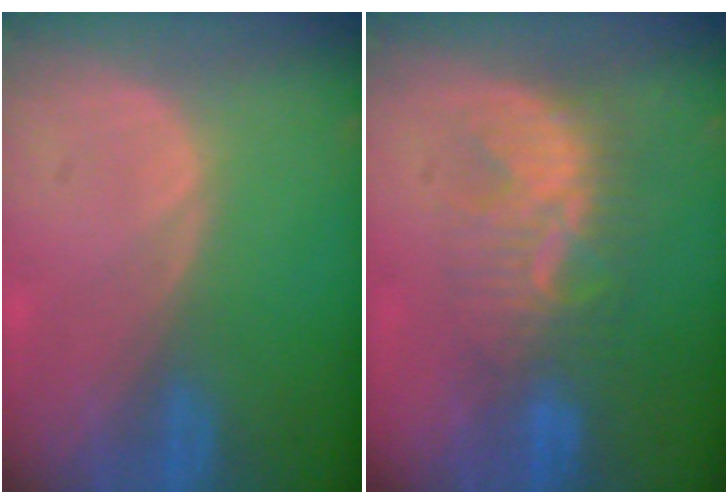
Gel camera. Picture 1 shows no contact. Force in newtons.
{"total": 7.7, "press": 7.4, "slide": 2.3}